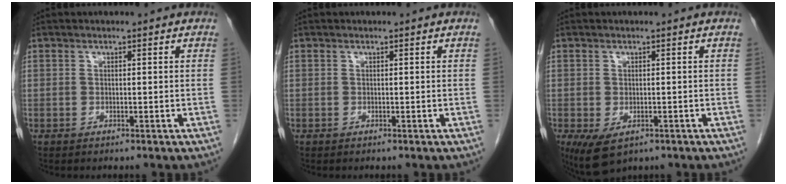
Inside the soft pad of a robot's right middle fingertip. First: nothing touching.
{"total": 0.0}
{"total": 5.1, "force": [-2.5, 2.9, 3.4], "torque": [-0.058, -0.011, -0.032]}